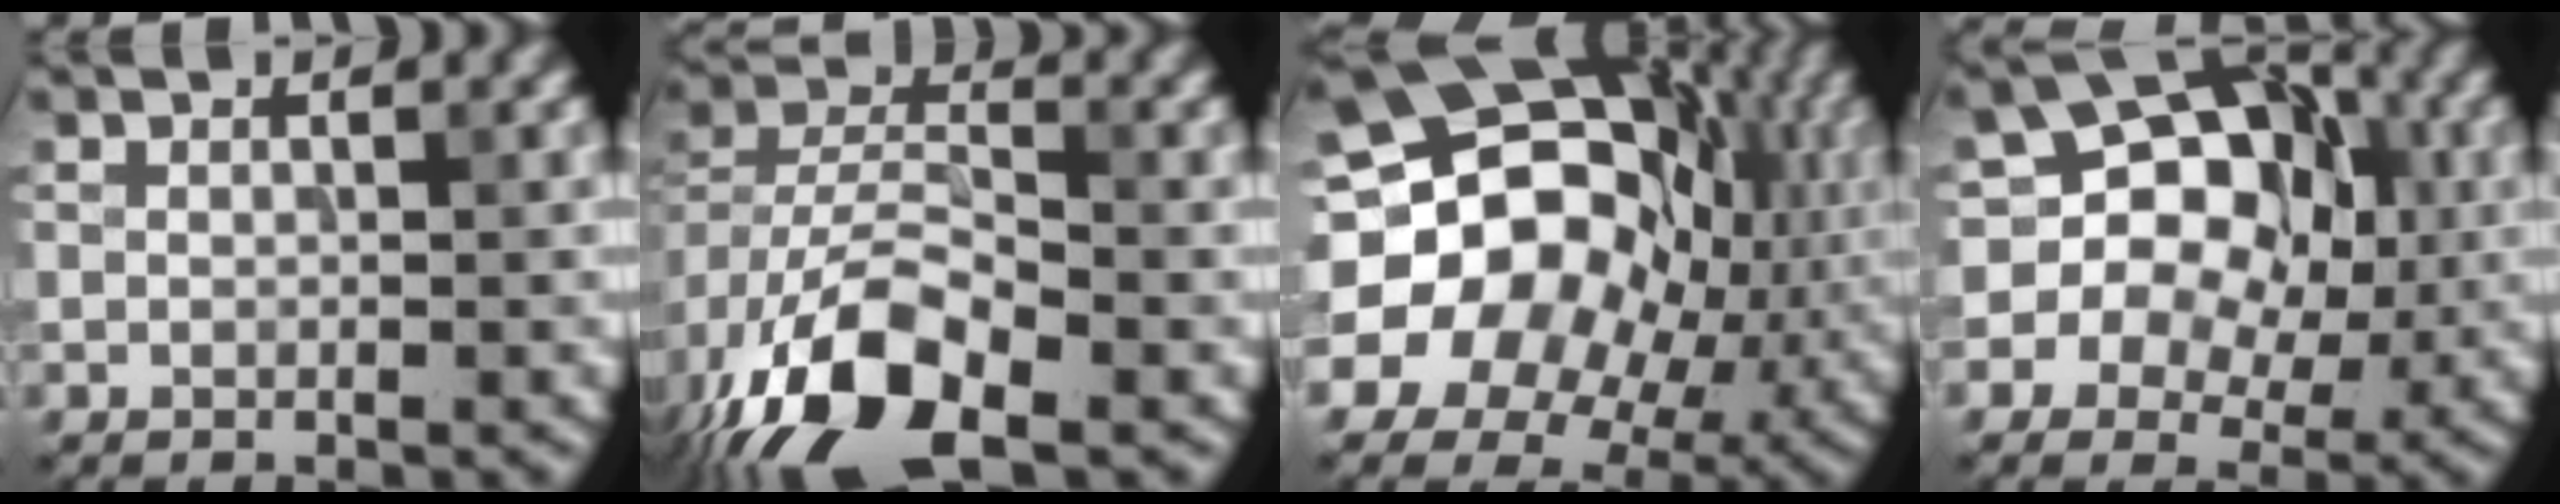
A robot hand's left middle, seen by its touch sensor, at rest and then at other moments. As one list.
[{"total": 12.5, "force": [-6.4, 6.1, 9.0], "torque": [-0.178, -0.015, -0.121]}, {"total": 19.7, "force": [1.1, 16.5, 10.7], "torque": [-0.189, 0.017, -0.004]}, {"total": 11.2, "force": [1.2, 9.2, 6.3], "torque": [-0.078, 0.042, -0.015]}]